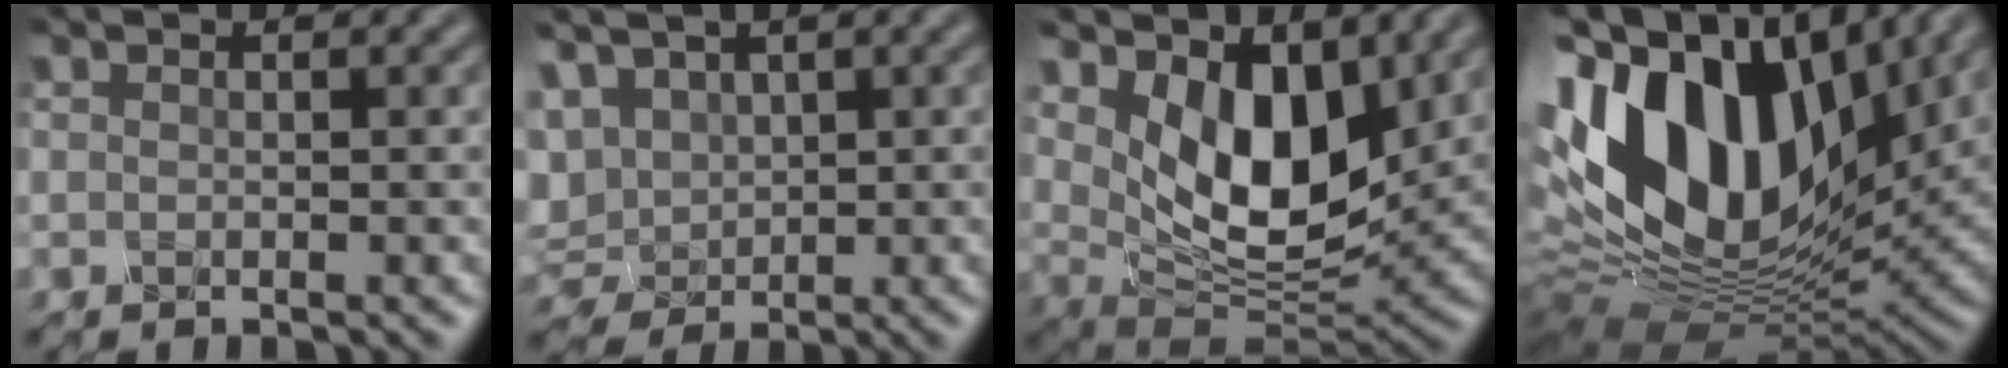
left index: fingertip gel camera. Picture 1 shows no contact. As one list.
[{"total": 5.5, "force": [2.2, 4.1, 3.0], "torque": [-0.097, 0.021, 0.057]}, {"total": 7.2, "force": [2.4, 4.1, 5.3], "torque": [-0.102, -0.024, 0.049]}, {"total": 17.1, "force": [3.9, 10.9, 12.7], "torque": [-0.275, 0.014, 0.069]}]